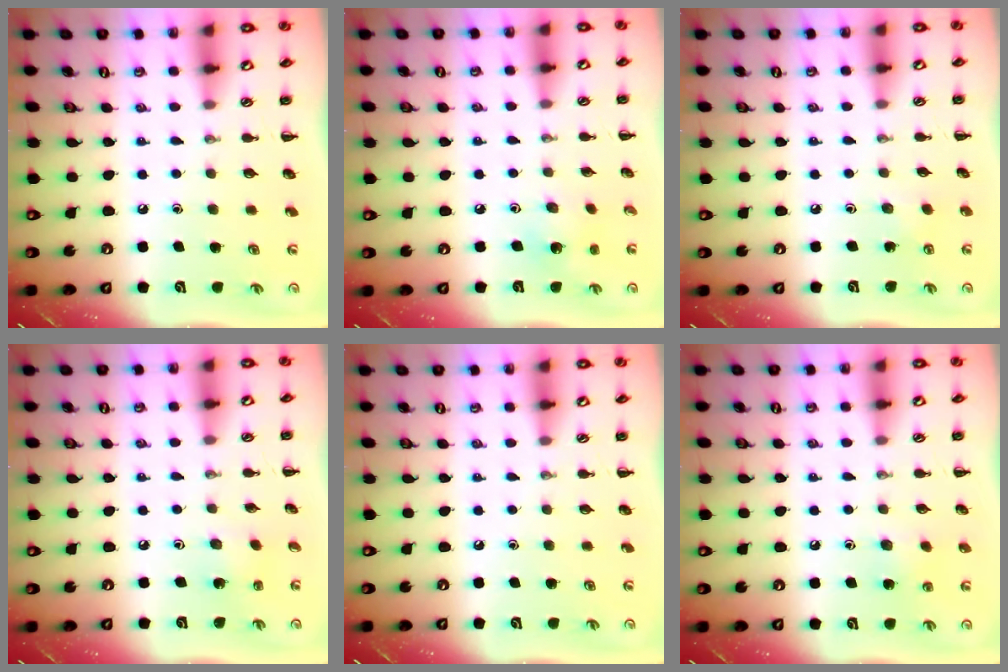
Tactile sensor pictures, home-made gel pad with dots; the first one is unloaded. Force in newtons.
{"total": 2.6, "press": 2.6, "slide": 0.5}
{"total": 1.9, "press": 1.8, "slide": 0.6}
{"total": 1.4, "press": 1.2, "slide": 0.6}
{"total": 0.0}
{"total": 6.8, "press": 6.6, "slide": 1.7}